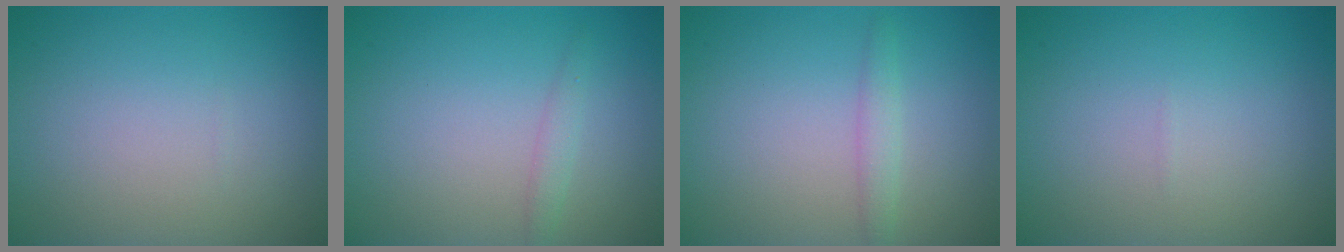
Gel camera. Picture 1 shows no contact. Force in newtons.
{"total": 1.0, "press": 1.0, "slide": 0.0}
{"total": 1.4, "press": 1.4, "slide": 0.0}
{"total": 0.0}